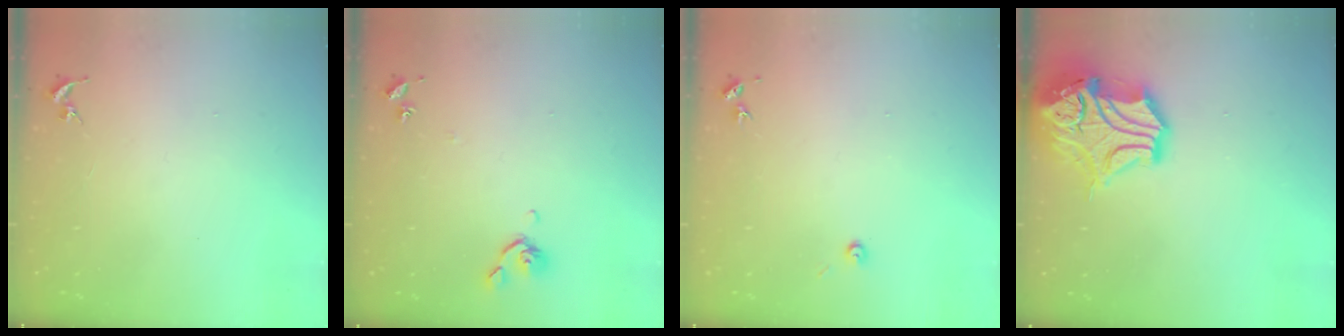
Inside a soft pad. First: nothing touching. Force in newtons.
{"total": 5.6, "press": 5.6, "slide": 0.9}
{"total": 3.0, "press": 3.0, "slide": 0.3}
{"total": 17.4, "press": 17.2, "slide": 2.6}